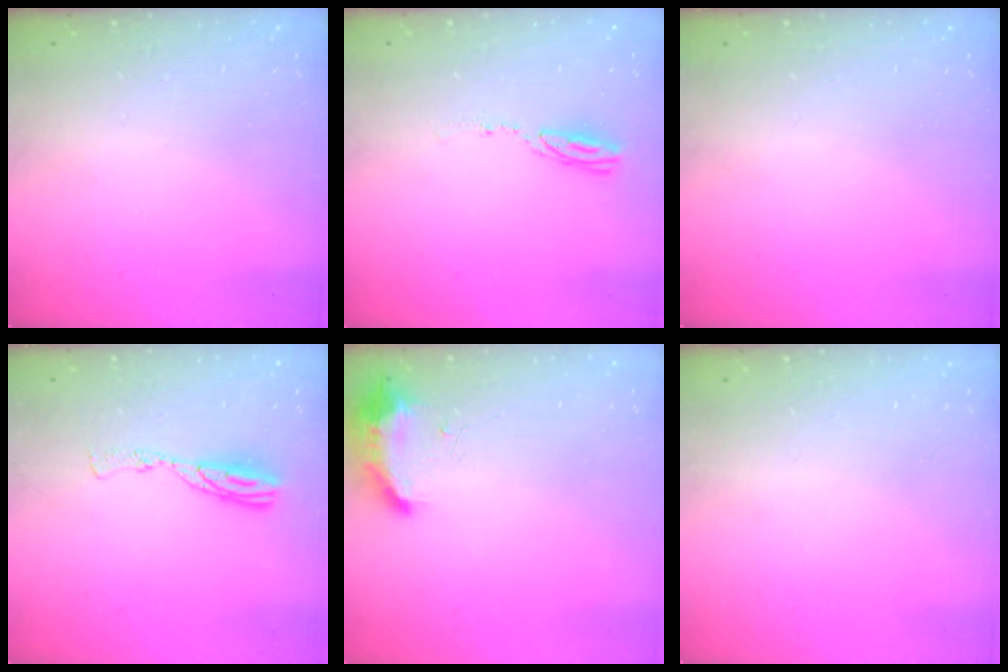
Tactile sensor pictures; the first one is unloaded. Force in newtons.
{"total": 3.5, "press": 3.5, "slide": 0.3}
{"total": 3.0, "press": 2.9, "slide": 1.0}
{"total": 7.8, "press": 7.8, "slide": 0.8}
{"total": 14.4, "press": 9.5, "slide": 10.8}
{"total": 0.0}